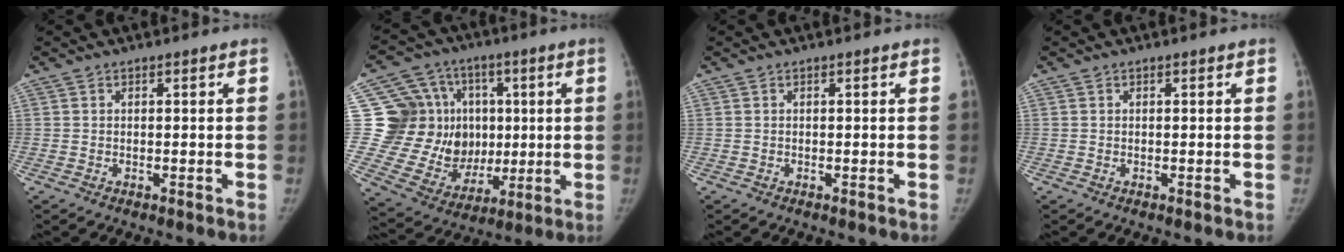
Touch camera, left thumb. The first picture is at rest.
{"total": 20.6, "force": [2.7, 17.6, 10.3], "torque": [-0.136, 0.018, 0.073]}
{"total": 0.0}
{"total": 0.0}